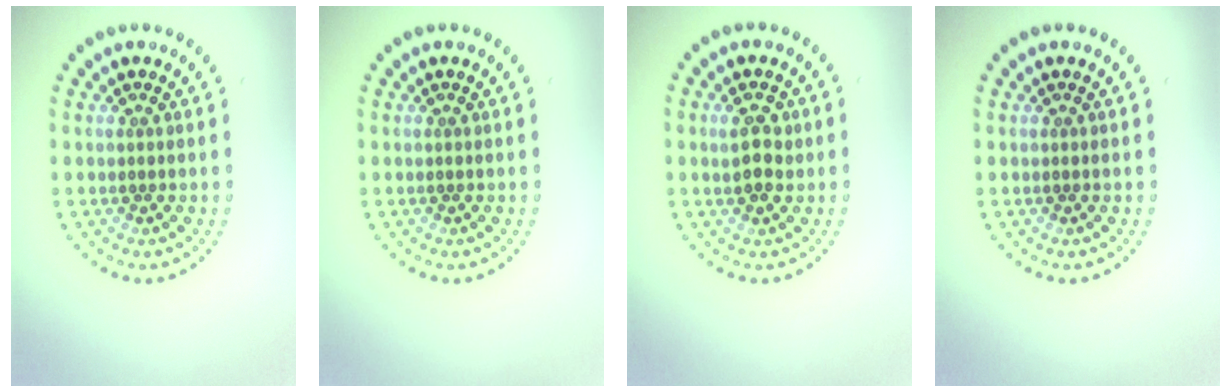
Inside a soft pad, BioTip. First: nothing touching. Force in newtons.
{"total": 0.0}
{"total": 2.6, "press": 2.5, "slide": 0.4}
{"total": 0.0}